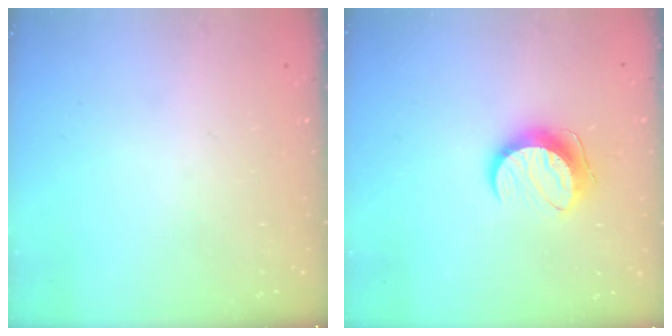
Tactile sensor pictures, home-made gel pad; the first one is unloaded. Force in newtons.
{"total": 10.1, "press": 10.1, "slide": 0.4}